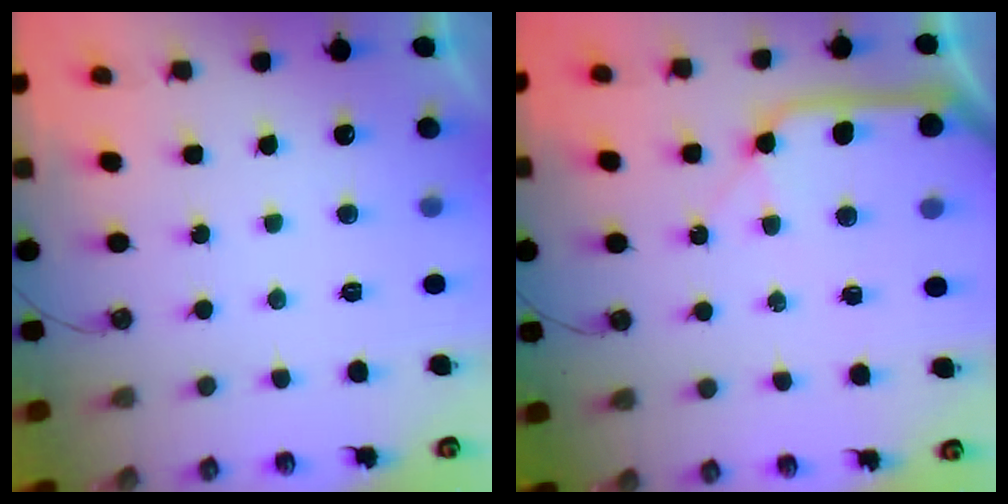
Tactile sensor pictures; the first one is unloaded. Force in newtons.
{"total": 11.8, "press": 11.7, "slide": 1.6}